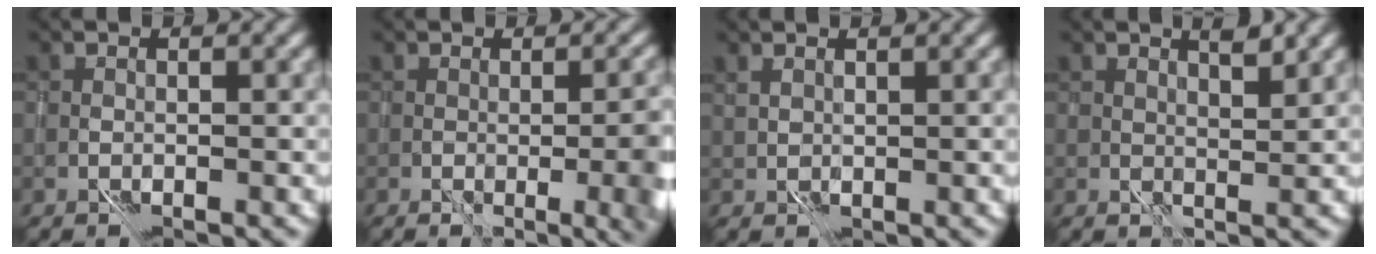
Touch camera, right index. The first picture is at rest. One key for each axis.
{"total": 5.6, "fx": -0.6, "fy": 1.8, "fz": 5.2, "tx": -0.048, "ty": 0.000, "tz": 0.009}
{"total": 1.0, "fx": 0.9, "fy": 0.3, "fz": 0.4, "tx": -0.011, "ty": 0.001, "tz": 0.019}
{"total": 2.7, "fx": 2.6, "fy": -0.1, "fz": 0.9, "tx": -0.009, "ty": 0.004, "tz": 0.045}